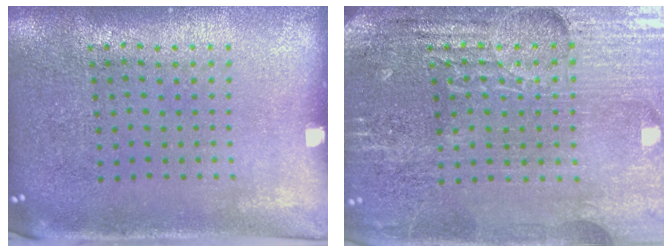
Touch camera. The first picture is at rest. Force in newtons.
{"total": 4.9, "press": 4.6, "slide": 1.8}